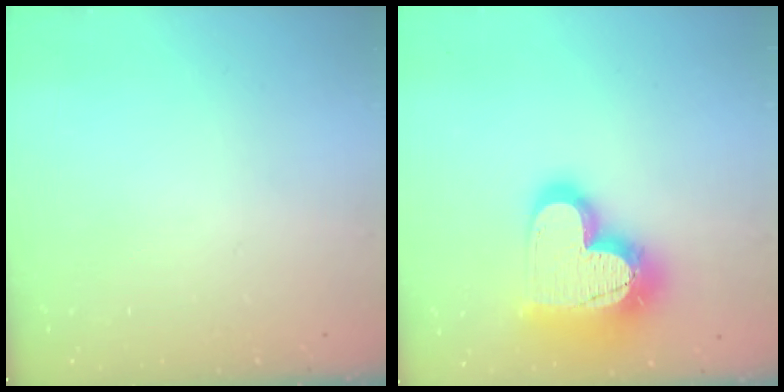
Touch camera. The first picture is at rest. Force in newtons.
{"total": 24.6, "press": 24.5, "slide": 1.8}